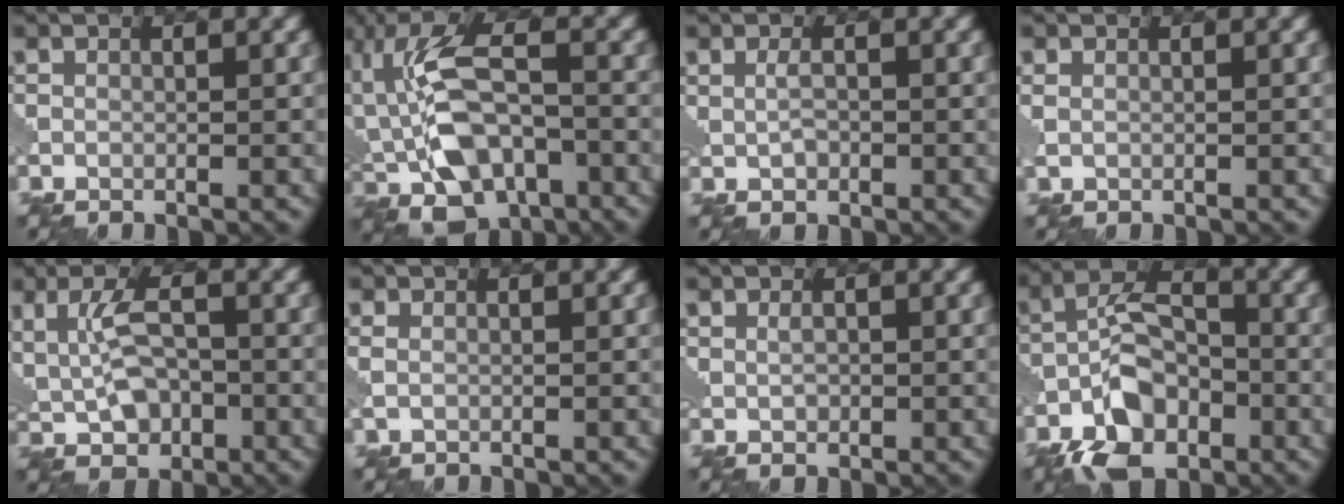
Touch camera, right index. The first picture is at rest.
{"total": 10.8, "force": [-1.7, 6.2, 8.6], "torque": [-0.158, 0.012, -0.044]}
{"total": 1.6, "force": [0.1, 1.0, 1.2], "torque": [-0.027, 0.000, 0.005]}
{"total": 1.0, "force": [0.3, 0.7, 0.6], "torque": [-0.019, 0.000, 0.010]}
{"total": 4.6, "force": [0.1, 2.7, 3.7], "torque": [-0.070, -0.002, 0.004]}
{"total": 1.2, "force": [0.2, 0.9, 0.8], "torque": [-0.020, 0.000, 0.009]}
{"total": 1.5, "force": [0.3, 1.1, 0.9], "torque": [-0.017, 0.000, 0.008]}
{"total": 7.6, "force": [-4.2, 4.0, 4.9], "torque": [-0.089, 0.006, -0.089]}